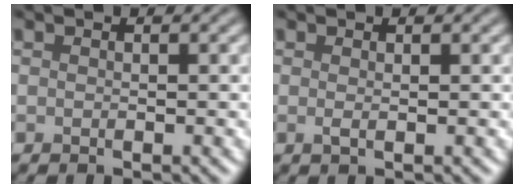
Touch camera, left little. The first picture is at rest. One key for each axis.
{"total": 0.7, "fx": 0.1, "fy": 0.2, "fz": 0.7, "tx": -0.013, "ty": 0.000, "tz": 0.002}